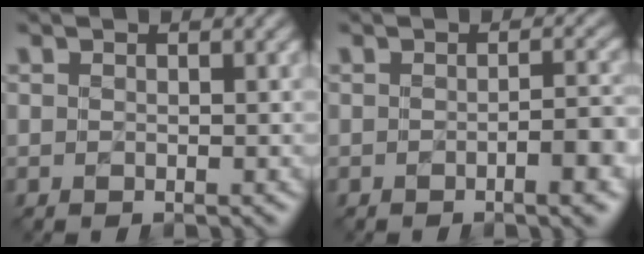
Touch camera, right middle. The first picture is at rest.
{"total": 3.6, "force": [-1.1, 0.9, 3.4], "torque": [-0.037, 0.006, -0.018]}